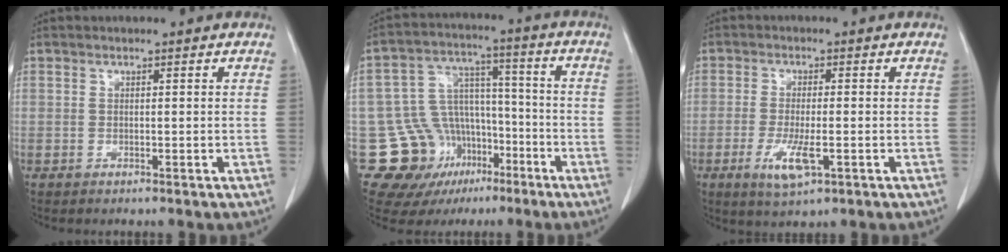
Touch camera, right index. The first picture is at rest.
{"total": 15.7, "force": [-7.3, 13.0, 4.9], "torque": [-0.091, 0.071, -0.099]}
{"total": 5.7, "force": [-2.0, 1.4, 5.1], "torque": [-0.100, -0.009, -0.028]}